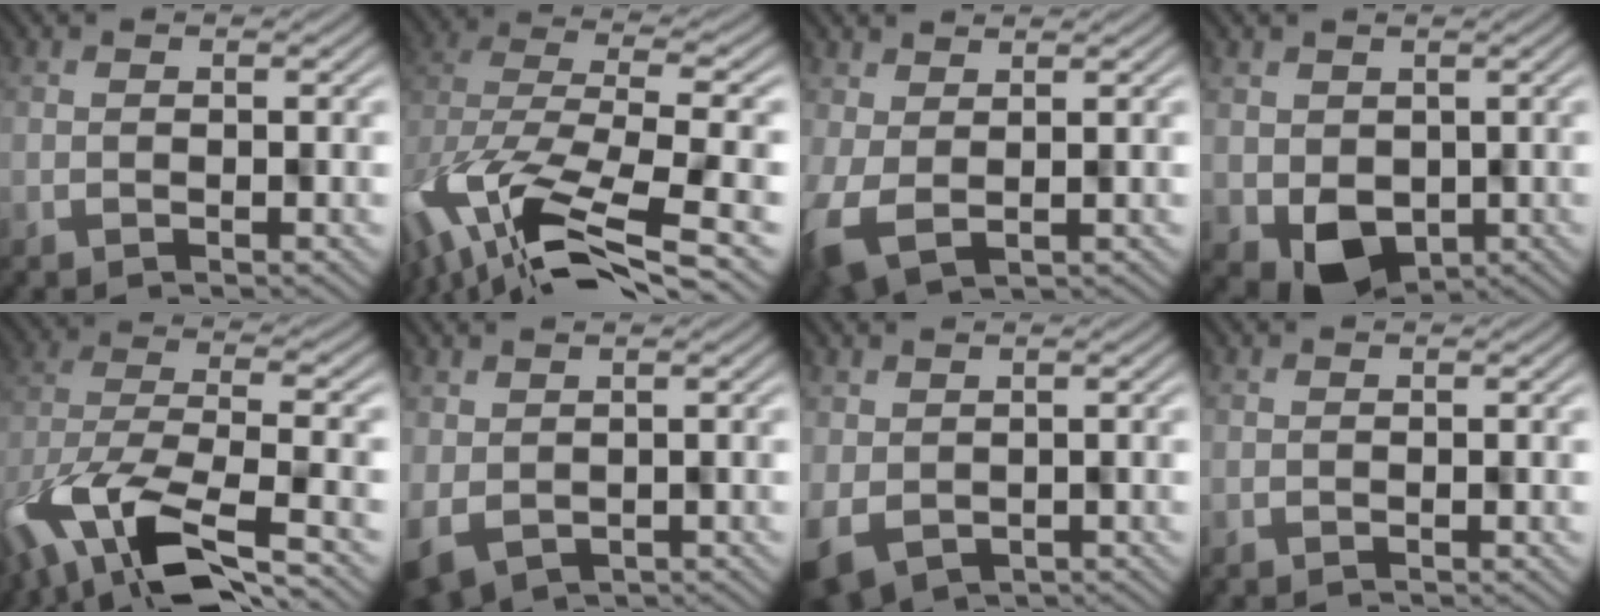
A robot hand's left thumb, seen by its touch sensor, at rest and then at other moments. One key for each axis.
{"total": 13.7, "fx": -4.5, "fy": 6.6, "fz": 11.1, "tx": -0.258, "ty": -0.034, "tz": -0.049}
{"total": 5.0, "fx": -0.8, "fy": 2.7, "fz": 4.1, "tx": -0.100, "ty": -0.021, "tz": -0.008}
{"total": 6.6, "fx": -1.0, "fy": 5.4, "fz": 3.6, "tx": -0.068, "ty": -0.037, "tz": 0.007}
{"total": 14.1, "fx": -6.8, "fy": 6.4, "fz": 10.5, "tx": -0.246, "ty": -0.036, "tz": -0.107}
{"total": 5.0, "fx": -1.7, "fy": 3.5, "fz": 3.2, "tx": -0.069, "ty": -0.029, "tz": -0.015}
{"total": 5.6, "fx": -2.0, "fy": 3.9, "fz": 3.5, "tx": -0.076, "ty": -0.034, "tz": -0.019}
{"total": 0.0}